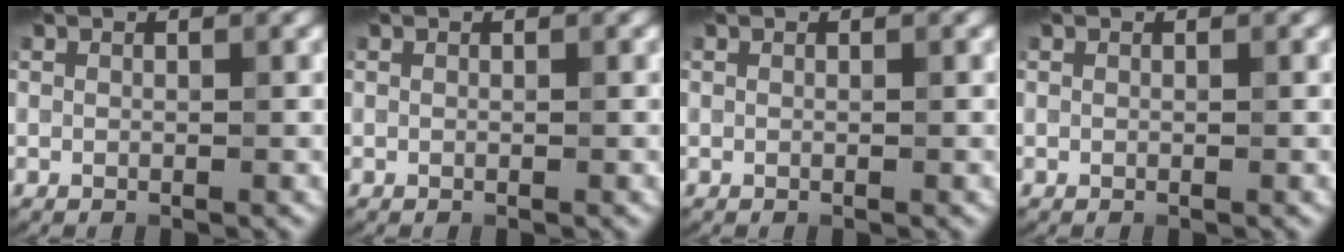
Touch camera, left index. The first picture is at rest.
{"total": 0.0}
{"total": 0.0}
{"total": 0.0}